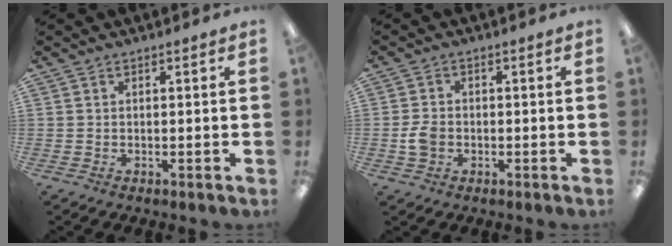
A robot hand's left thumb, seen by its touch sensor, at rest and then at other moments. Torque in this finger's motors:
{"motor_torque": [-0.02, 0.02, 0.19, -0.15, 0.00]}